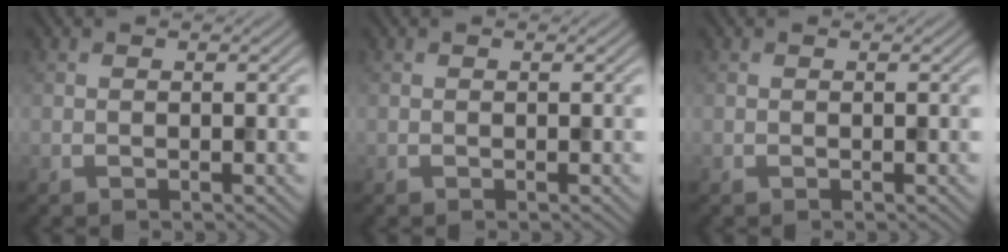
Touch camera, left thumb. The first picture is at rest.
{"total": 0.0}
{"total": 0.0}